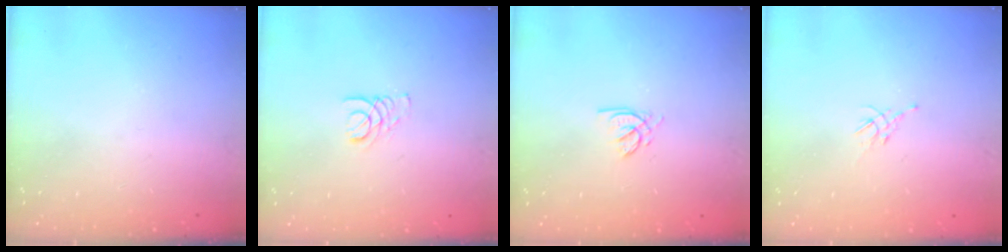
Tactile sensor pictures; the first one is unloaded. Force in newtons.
{"total": 1.9, "press": 1.9, "slide": 0.2}
{"total": 1.5, "press": 1.5, "slide": 0.2}
{"total": 3.1, "press": 3.0, "slide": 0.8}